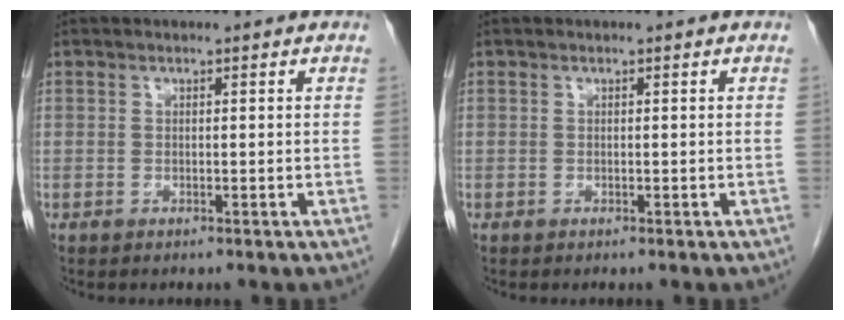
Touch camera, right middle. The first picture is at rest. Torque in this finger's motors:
{"motor_torque": [-0.16, 0.14, 0.03, -0.01]}